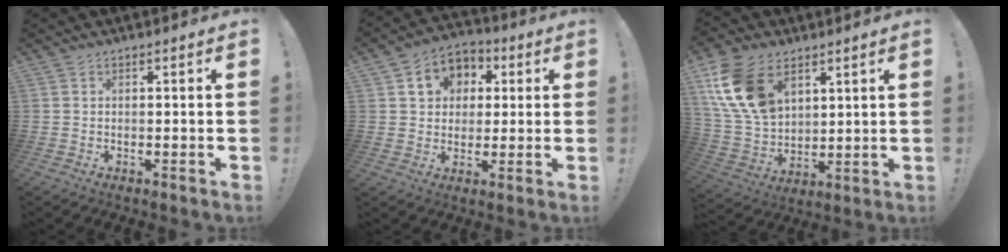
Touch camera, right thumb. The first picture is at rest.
{"total": 9.7, "force": [2.6, 8.6, 3.6], "torque": [-0.051, -0.002, 0.054]}
{"total": 18.3, "force": [8.4, 11.9, 11.1], "torque": [-0.217, -0.036, 0.161]}